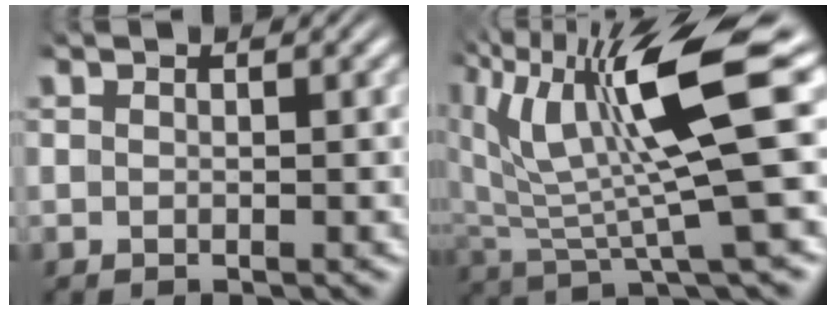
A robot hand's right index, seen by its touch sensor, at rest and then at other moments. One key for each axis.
{"total": 10.2, "fx": 1.9, "fy": 4.0, "fz": 9.2, "tx": -0.155, "ty": 0.000, "tz": 0.038}